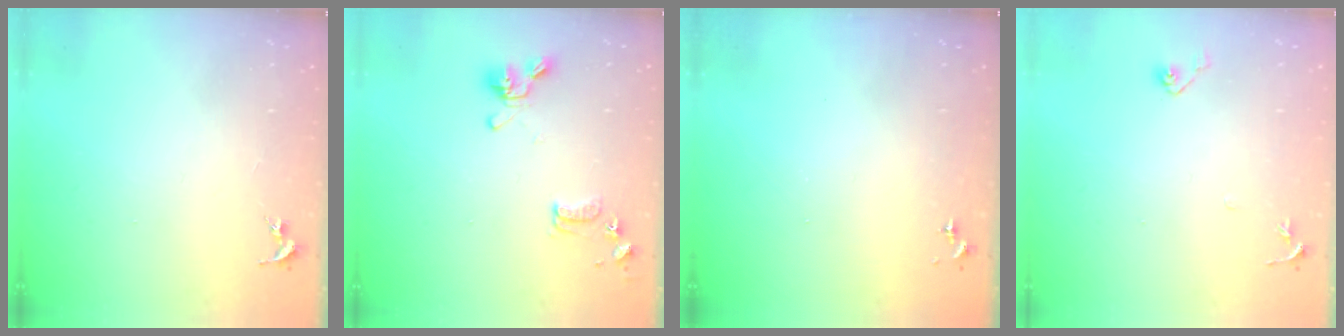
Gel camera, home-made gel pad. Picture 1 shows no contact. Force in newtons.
{"total": 13.7, "press": 13.6, "slide": 2.1}
{"total": 0.0}
{"total": 4.8, "press": 4.7, "slide": 1.0}